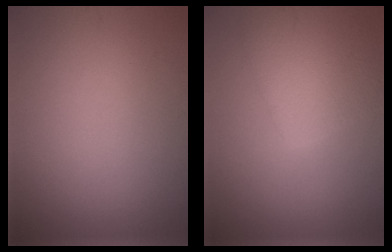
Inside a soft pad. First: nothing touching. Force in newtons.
{"total": 5.3, "press": 5.3, "slide": 0.3}